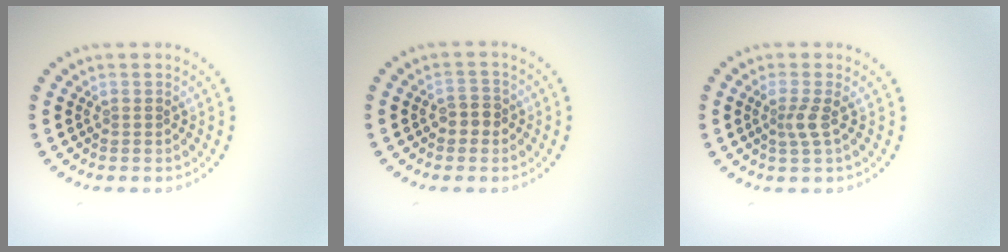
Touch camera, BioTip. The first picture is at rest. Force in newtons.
{"total": 1.9, "press": 1.9, "slide": 0.6}
{"total": 1.9, "press": 1.4, "slide": 1.3}